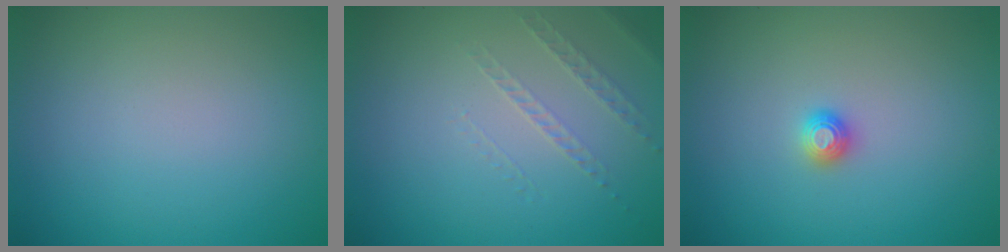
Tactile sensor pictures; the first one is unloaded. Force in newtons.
{"total": 1.1, "press": 0.6, "slide": 0.9}
{"total": 1.2, "press": 1.1, "slide": 0.3}